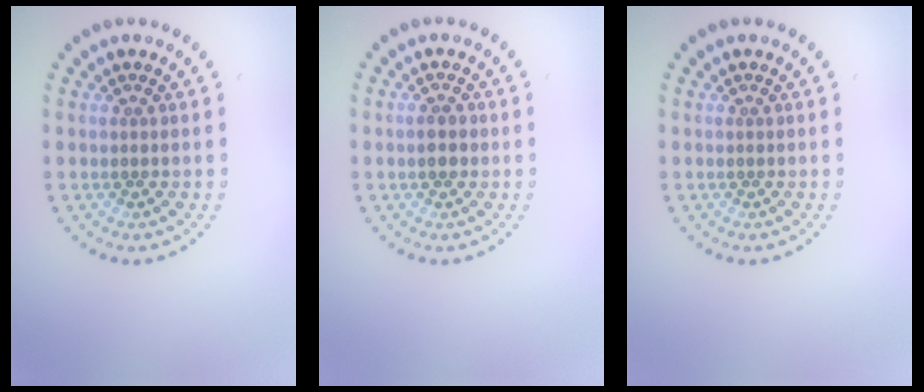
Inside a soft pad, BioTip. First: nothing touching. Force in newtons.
{"total": 1.5, "press": 1.5, "slide": 0.2}
{"total": 0.0}